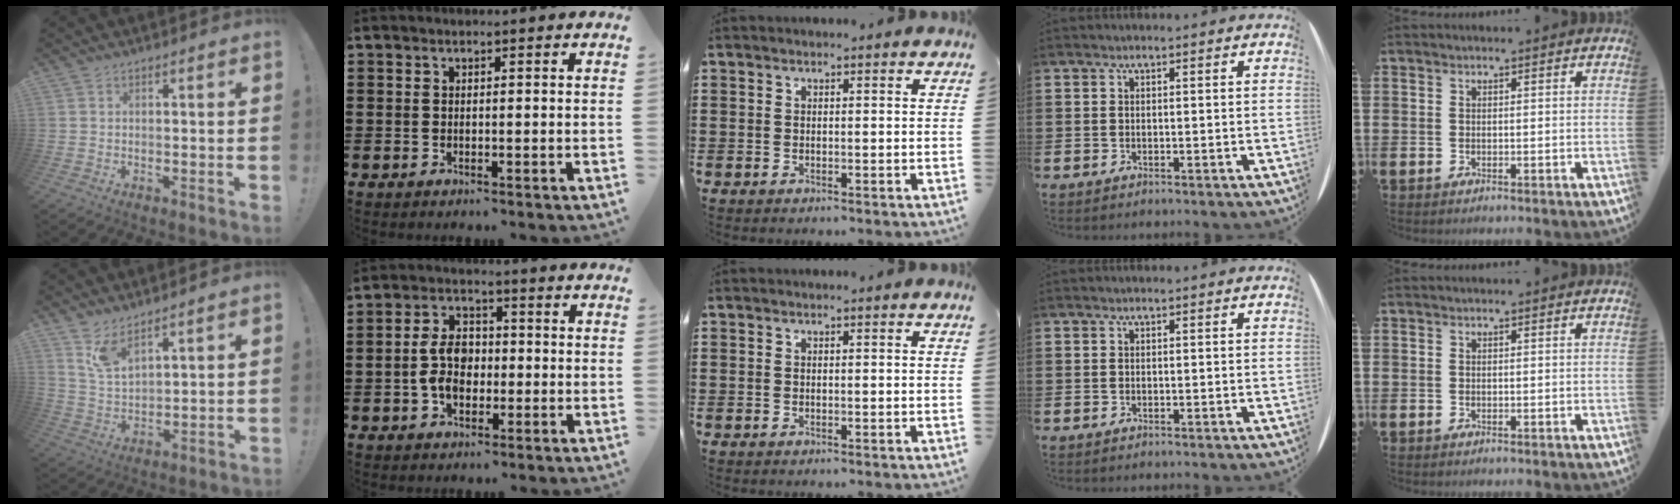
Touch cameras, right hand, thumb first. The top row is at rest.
{"thumb": {"total": 7.4, "force": [5.9, 2.5, 3.7], "torque": [-0.077, -0.030, 0.112]}, "index": {"total": 6.5, "force": [-1.1, 4.3, 4.8], "torque": [-0.114, 0.001, -0.024]}}